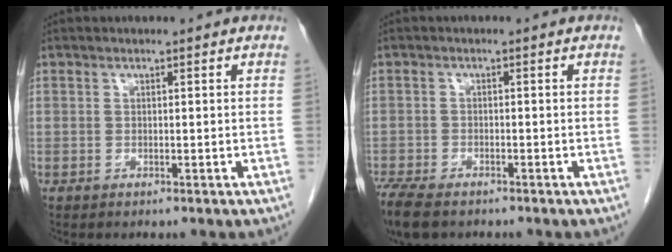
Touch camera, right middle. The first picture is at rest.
{"total": 7.5, "force": [-5.7, 2.8, 4.0], "torque": [-0.081, -0.017, -0.096]}